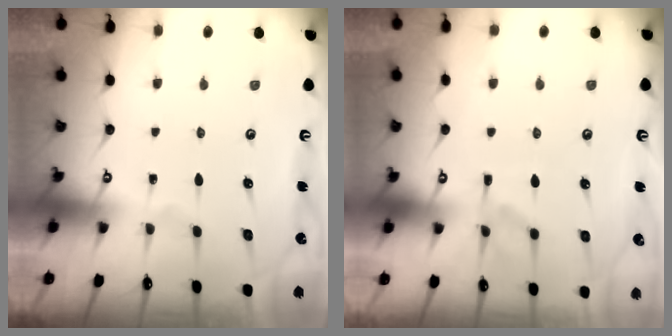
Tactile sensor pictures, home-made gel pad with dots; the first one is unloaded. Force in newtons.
{"total": 1.4, "press": 0.6, "slide": 1.2}